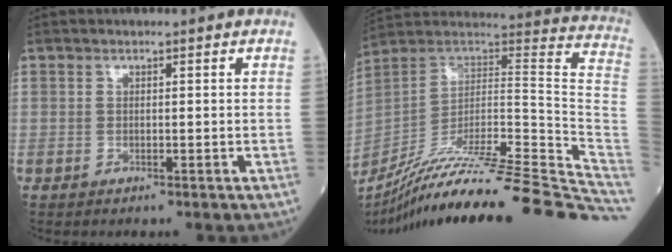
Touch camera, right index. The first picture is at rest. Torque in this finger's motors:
{"motor_torque": [-1.15, -0.99, -0.31, -0.10]}